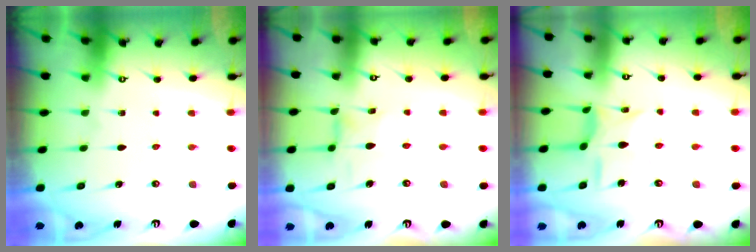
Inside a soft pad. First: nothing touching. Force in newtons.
{"total": 1.6, "press": 1.6, "slide": 0.3}
{"total": 8.1, "press": 8.1, "slide": 0.6}